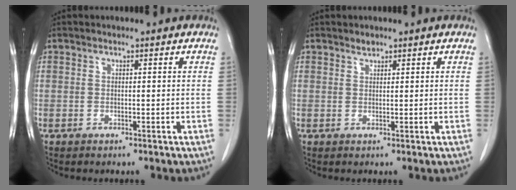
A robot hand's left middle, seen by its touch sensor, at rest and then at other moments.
{"total": 0.8, "force": [0.7, 0.3, 0.1], "torque": [-0.005, -0.004, 0.012]}